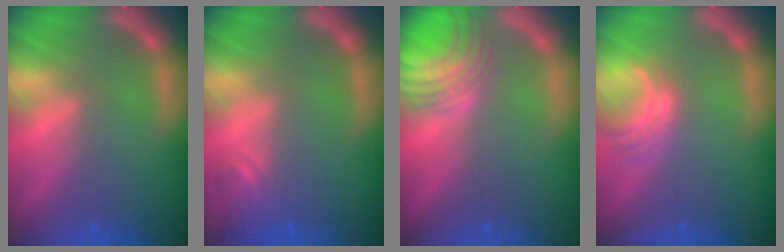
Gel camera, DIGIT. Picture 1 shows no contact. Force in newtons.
{"total": 1.9}
{"total": 6.6}
{"total": 3.0}